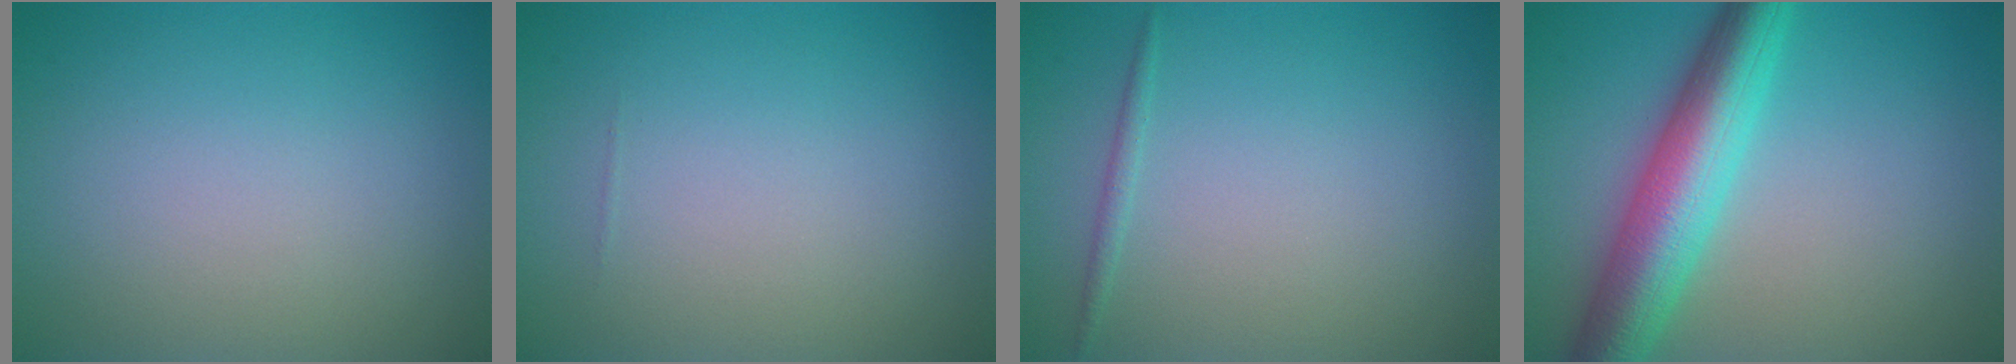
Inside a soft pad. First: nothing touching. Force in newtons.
{"total": 0.0}
{"total": 0.7, "press": 0.7, "slide": 0.0}
{"total": 7.8, "press": 7.8, "slide": 0.1}